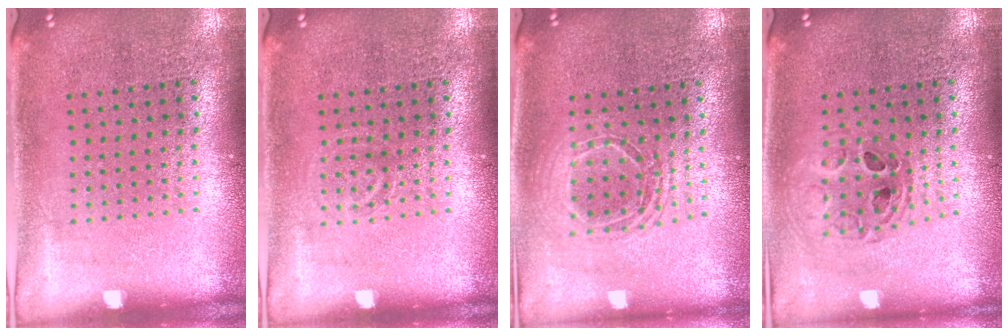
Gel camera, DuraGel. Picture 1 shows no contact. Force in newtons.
{"total": 0.8, "press": 0.8, "slide": 0.2}
{"total": 1.7, "press": 1.4, "slide": 0.9}
{"total": 0.7, "press": 0.7, "slide": 0.2}